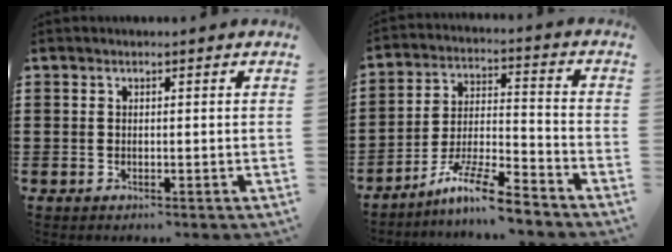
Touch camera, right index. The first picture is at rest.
{"total": 9.3, "force": [-8.0, 0.6, 4.8], "torque": [-0.089, 0.012, -0.153]}